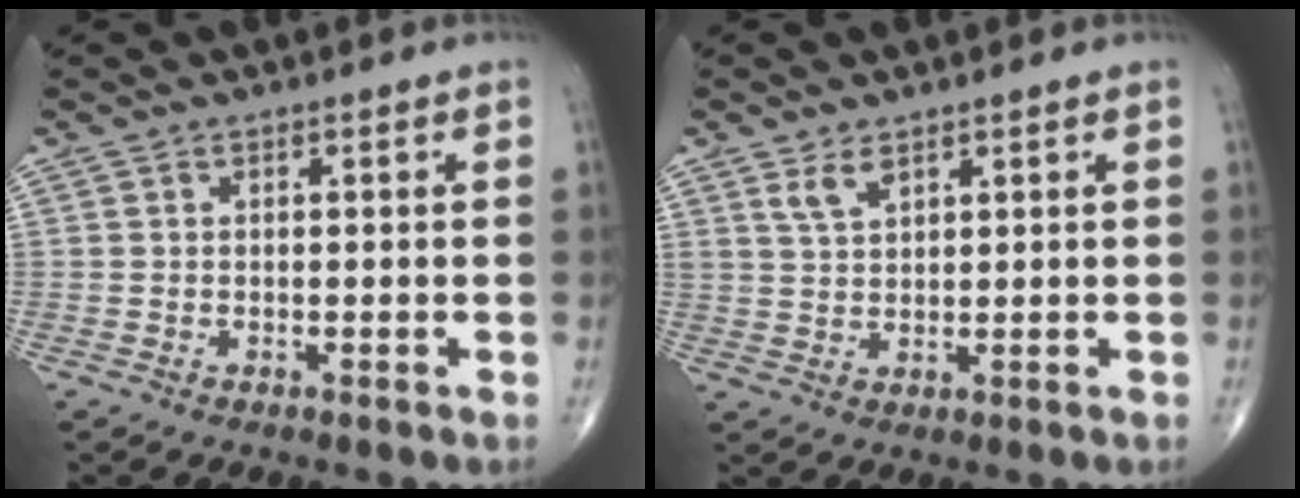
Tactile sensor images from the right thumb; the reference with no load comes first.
{"total": 3.3, "force": [2.2, 1.6, 2.0], "torque": [-0.034, -0.012, 0.049]}